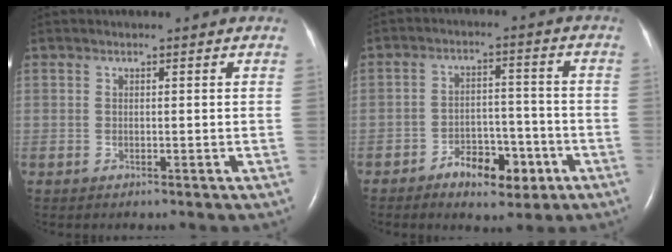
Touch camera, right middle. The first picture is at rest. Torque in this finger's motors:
{"motor_torque": [0.53, -0.42, 0.24, 0.06]}